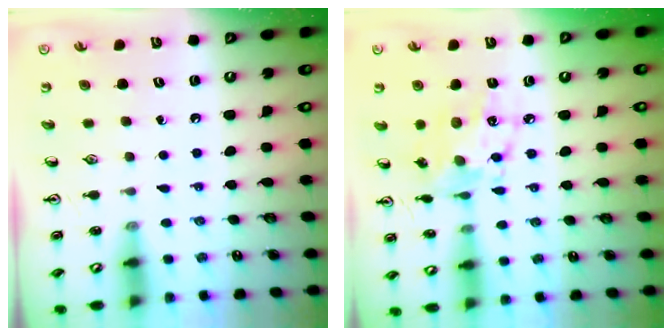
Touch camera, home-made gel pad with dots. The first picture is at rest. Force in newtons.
{"total": 11.0, "press": 11.0, "slide": 0.6}